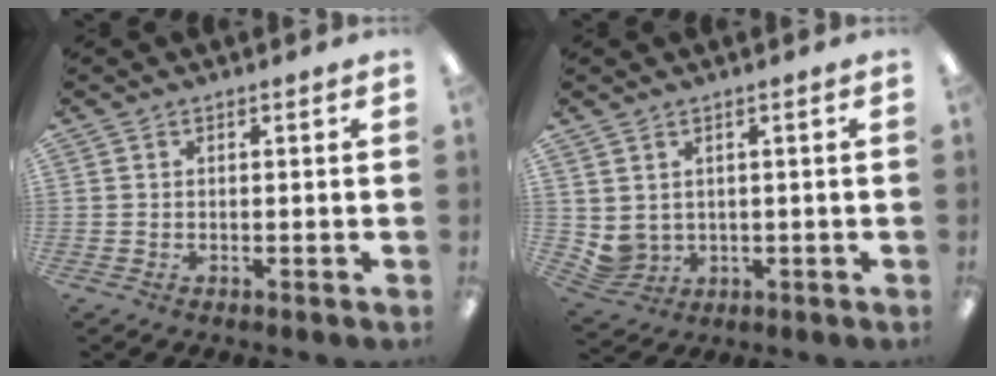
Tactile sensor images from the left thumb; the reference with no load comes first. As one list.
[{"total": 3.5, "force": [1.8, 2.8, 0.9], "torque": [-0.024, -0.009, 0.037]}]